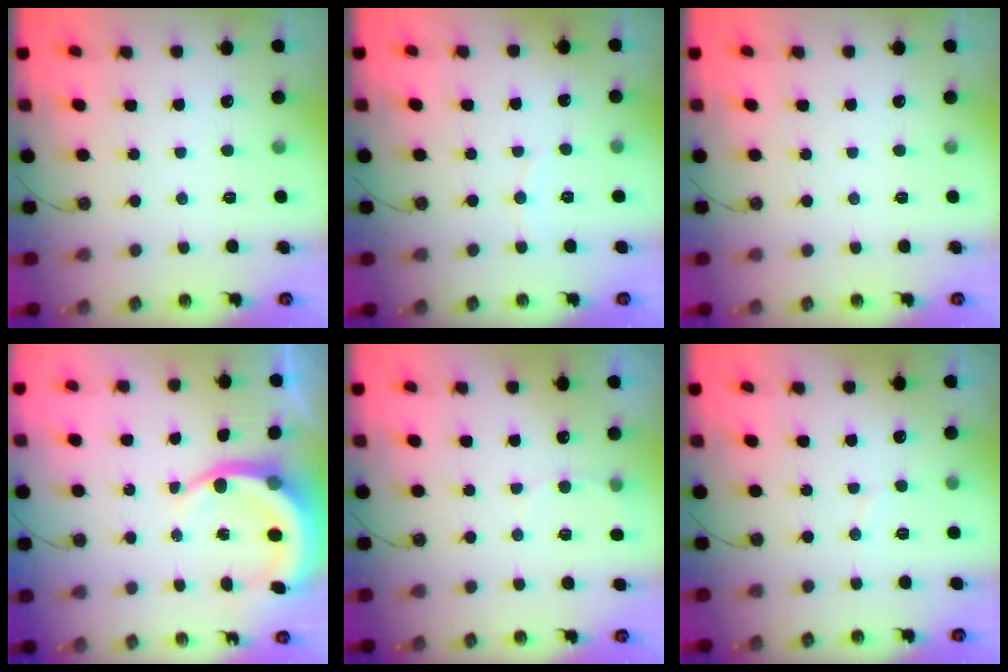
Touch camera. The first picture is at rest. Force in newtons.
{"total": 2.6, "press": 2.6, "slide": 0.3}
{"total": 0.0}
{"total": 8.4, "press": 8.2, "slide": 1.9}
{"total": 4.4, "press": 4.3, "slide": 1.2}
{"total": 2.6, "press": 2.6, "slide": 0.3}